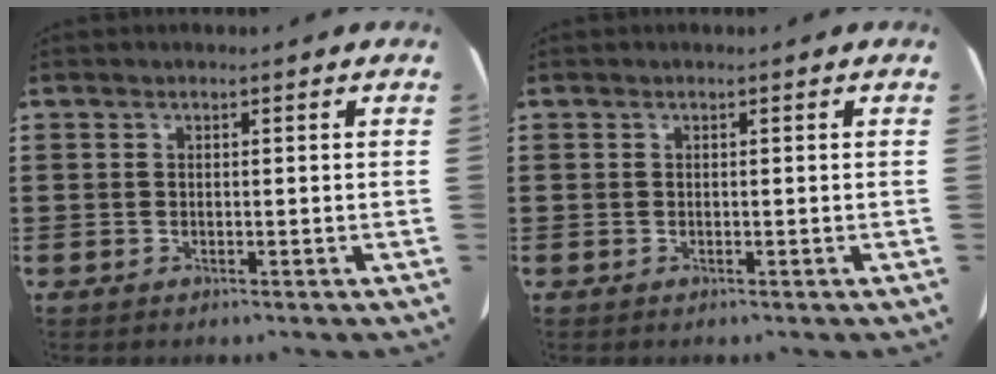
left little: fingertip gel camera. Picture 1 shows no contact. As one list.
[{"total": 0.0}]